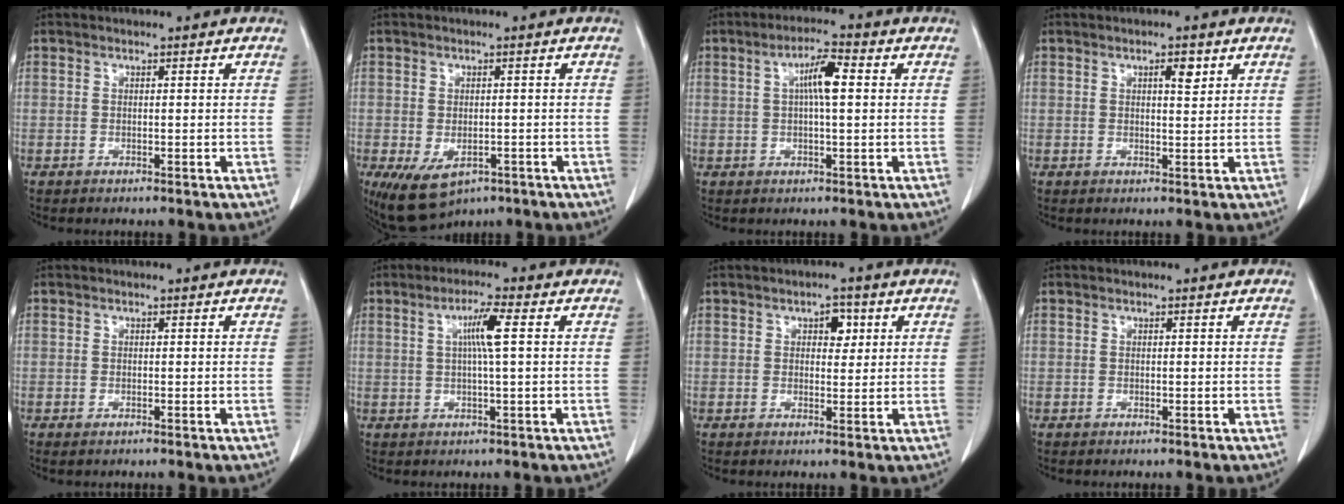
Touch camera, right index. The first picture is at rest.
{"total": 7.8, "force": [-4.2, 4.4, 4.9], "torque": [-0.085, -0.006, -0.055]}
{"total": 5.5, "force": [1.1, 0.8, 5.3], "torque": [-0.097, 0.012, 0.016]}
{"total": 2.4, "force": [1.2, 0.7, 2.0], "torque": [-0.032, -0.004, 0.017]}
{"total": 0.6, "force": [-0.4, 0.2, 0.4], "torque": [-0.009, -0.002, -0.004]}
{"total": 4.7, "force": [1.0, -0.4, 4.6], "torque": [-0.085, 0.004, 0.018]}
{"total": 3.0, "force": [1.2, 1.8, 2.2], "torque": [-0.028, 0.007, 0.016]}
{"total": 0.0}